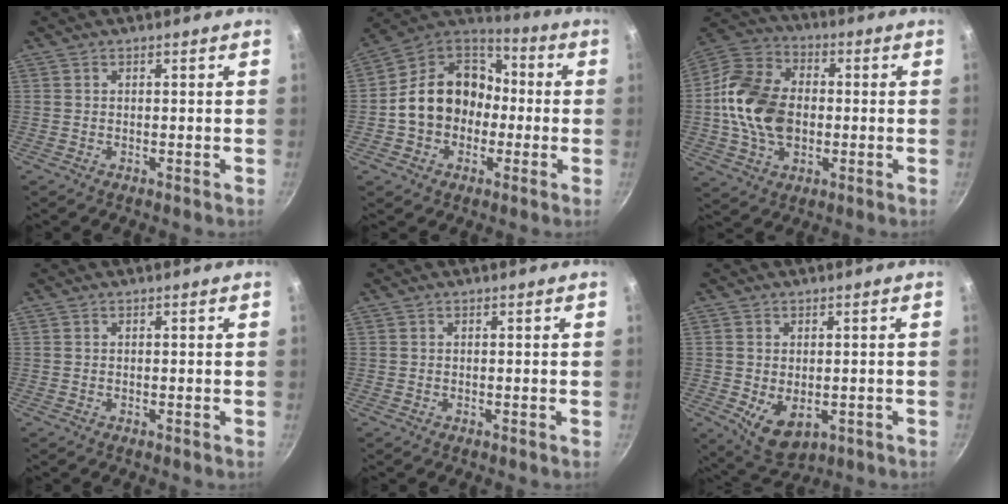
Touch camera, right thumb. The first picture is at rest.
{"total": 16.9, "force": [-1.6, 13.9, 9.5], "torque": [-0.130, 0.056, -0.037]}
{"total": 17.4, "force": [-0.7, 12.4, 12.2], "torque": [-0.208, 0.025, -0.023]}
{"total": 0.0}
{"total": 0.0}
{"total": 7.1, "force": [-1.1, 4.8, 5.1], "torque": [-0.075, -0.016, -0.002]}